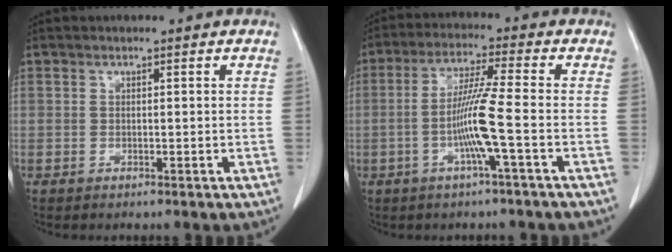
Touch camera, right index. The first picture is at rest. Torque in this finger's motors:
{"motor_torque": [1.26, -0.40, 0.51, 0.10]}